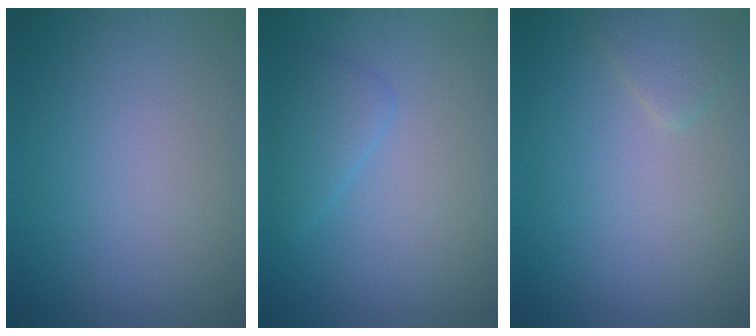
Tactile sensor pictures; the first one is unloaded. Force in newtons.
{"total": 2.0, "press": 2.0, "slide": 0.2}
{"total": 1.6, "press": 1.6, "slide": 0.1}